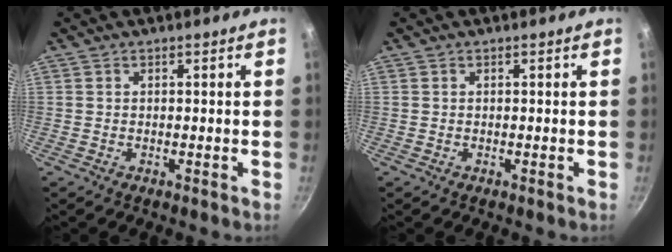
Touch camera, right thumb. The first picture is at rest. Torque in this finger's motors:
{"motor_torque": [-0.19, 0.19, -0.22, 0.21, 0.00]}